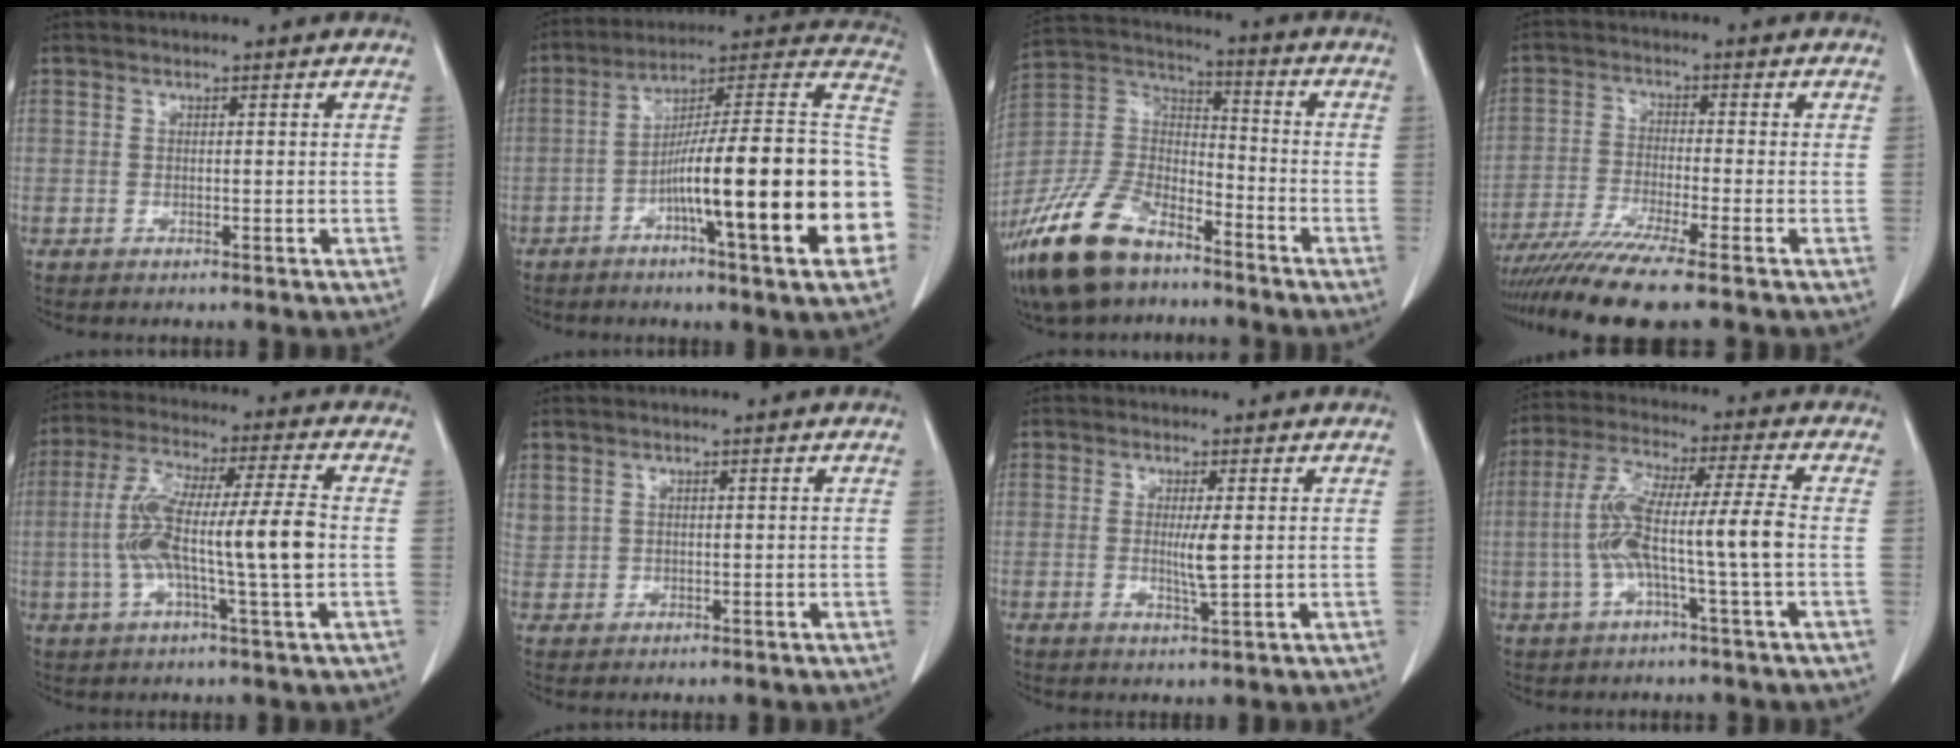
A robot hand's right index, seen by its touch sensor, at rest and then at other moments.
{"total": 24.9, "force": [-6.0, 1.5, 24.1], "torque": [-0.262, 0.019, -0.093]}
{"total": 17.7, "force": [-12.5, 7.7, 9.8], "torque": [-0.217, 0.002, -0.235]}
{"total": 10.1, "force": [-8.0, -1.3, 5.9], "torque": [-0.094, -0.029, -0.135]}
{"total": 13.6, "force": [-1.1, 0.7, 13.5], "torque": [-0.256, 0.018, -0.021]}
{"total": 2.0, "force": [1.4, 1.4, 0.4], "torque": [-0.007, 0.012, 0.037]}
{"total": 3.1, "force": [0.3, 0.0, 3.1], "torque": [-0.058, -0.006, 0.010]}
{"total": 10.8, "force": [-1.5, -0.2, 10.6], "torque": [-0.213, 0.024, -0.029]}